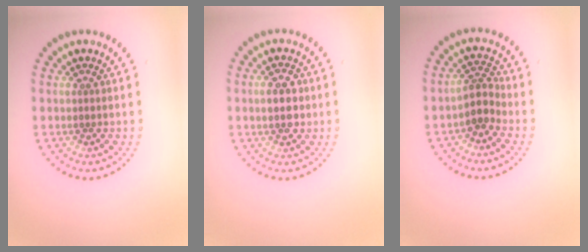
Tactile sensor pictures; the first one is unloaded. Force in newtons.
{"total": 2.7, "press": 2.7, "slide": 0.1}
{"total": 2.5, "press": 2.0, "slide": 1.5}